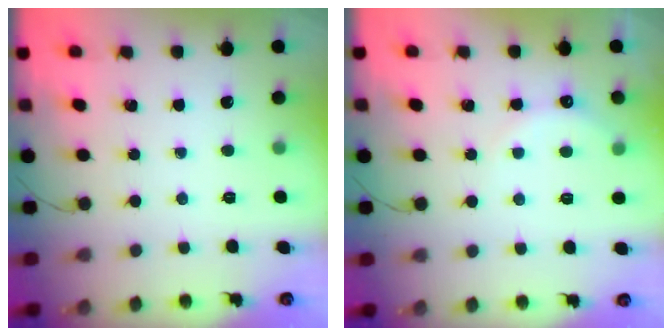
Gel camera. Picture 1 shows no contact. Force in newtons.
{"total": 6.2, "press": 6.1, "slide": 1.3}